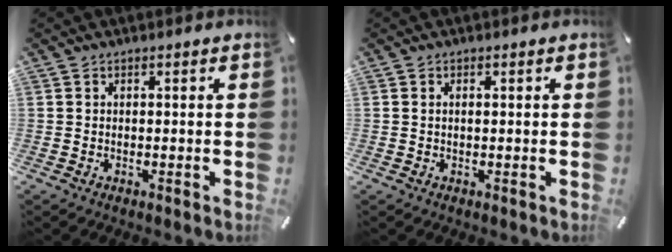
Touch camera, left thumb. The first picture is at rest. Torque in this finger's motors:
{"motor_torque": [-0.14, -0.17, 0.09, 0.12, 0.02]}